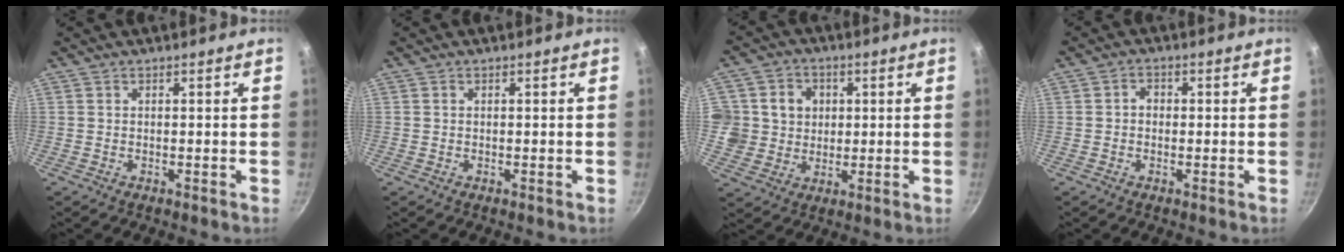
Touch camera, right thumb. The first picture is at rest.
{"total": 0.0}
{"total": 9.8, "force": [1.5, 9.2, 2.9], "torque": [-0.019, 0.004, 0.024]}
{"total": 2.3, "force": [-0.1, 1.9, 1.3], "torque": [-0.011, 0.008, -0.005]}